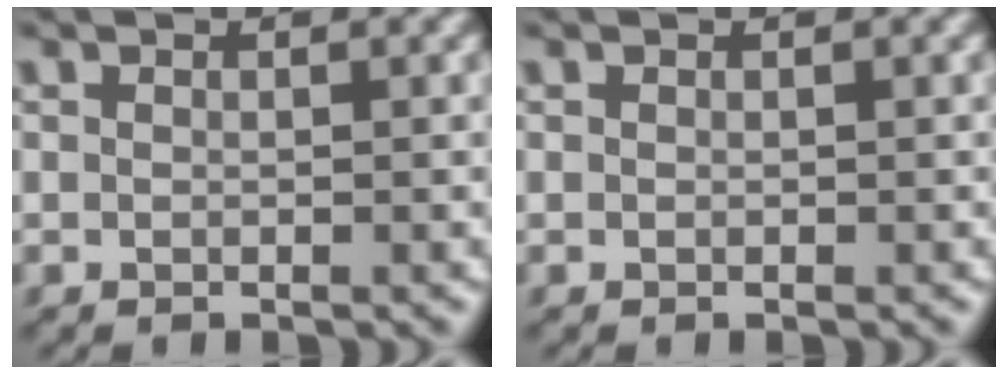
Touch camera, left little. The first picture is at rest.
{"total": 0.0}